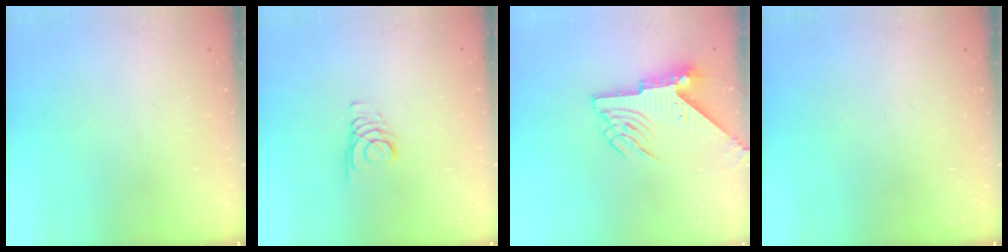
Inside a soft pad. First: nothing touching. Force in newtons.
{"total": 1.8, "press": 1.7, "slide": 0.1}
{"total": 7.6, "press": 7.6, "slide": 0.6}
{"total": 0.0}